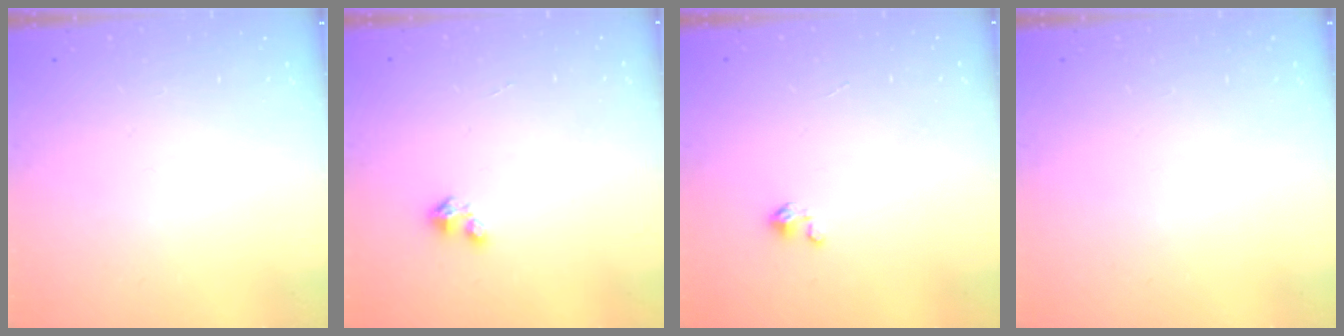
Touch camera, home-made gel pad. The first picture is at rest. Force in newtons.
{"total": 1.4, "press": 1.4, "slide": 0.2}
{"total": 0.0}
{"total": 0.0}